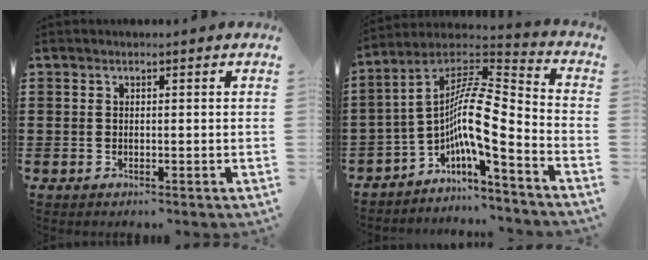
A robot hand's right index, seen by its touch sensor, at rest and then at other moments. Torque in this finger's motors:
{"motor_torque": [0.10, 0.09, 0.76, 0.12]}